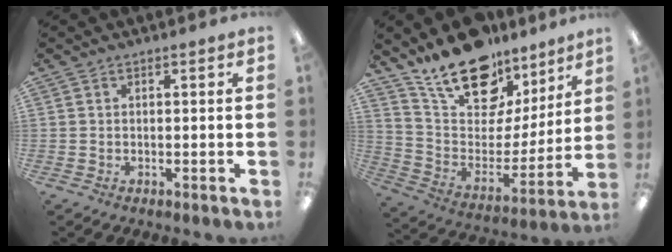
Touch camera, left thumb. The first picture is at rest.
{"total": 21.5, "force": [16.2, 10.7, 9.2], "torque": [-0.157, -0.105, 0.291]}